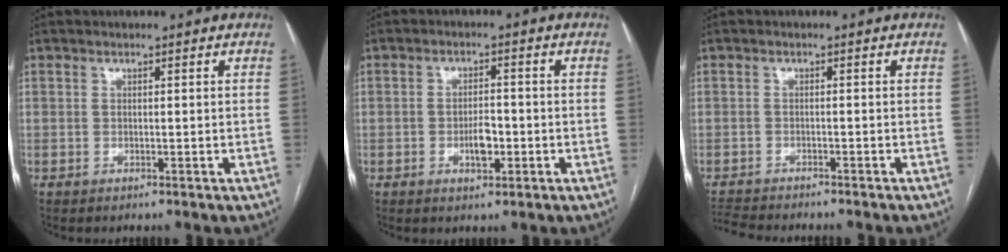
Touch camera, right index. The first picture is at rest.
{"total": 3.8, "force": [-1.2, 1.5, 3.3], "torque": [-0.057, 0.003, -0.018]}
{"total": 4.9, "force": [-4.8, 0.3, 1.1], "torque": [-0.013, -0.010, -0.076]}